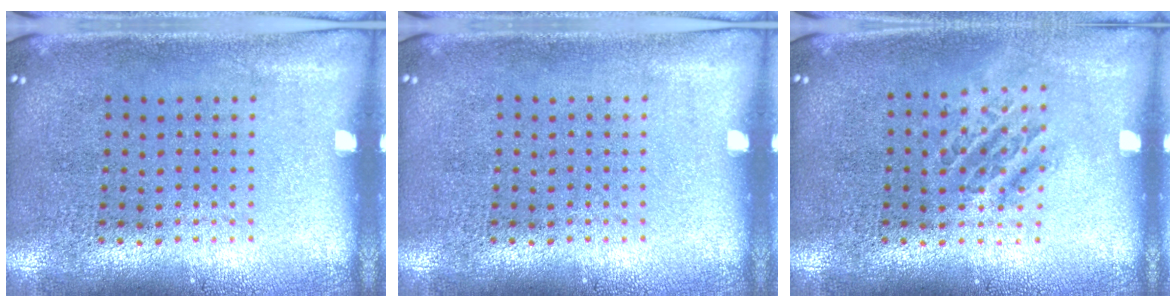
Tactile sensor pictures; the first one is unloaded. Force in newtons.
{"total": 0.0}
{"total": 1.1, "press": 1.1, "slide": 0.3}